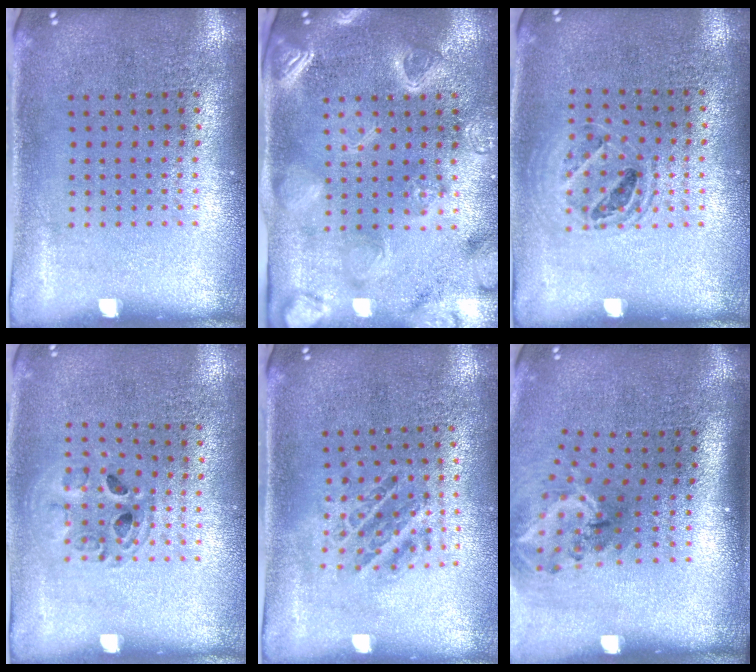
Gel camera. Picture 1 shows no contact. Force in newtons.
{"total": 3.5, "press": 3.2, "slide": 1.3}
{"total": 1.3, "press": 1.2, "slide": 0.5}
{"total": 1.0, "press": 1.0, "slide": 0.2}
{"total": 1.0, "press": 1.0, "slide": 0.2}
{"total": 2.0, "press": 1.3, "slide": 1.5}